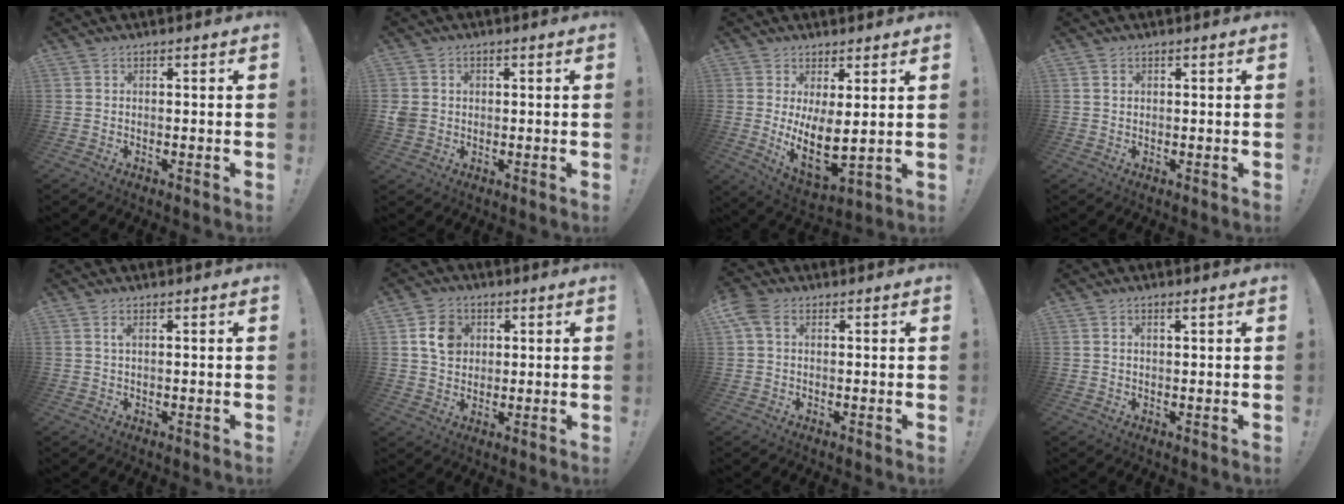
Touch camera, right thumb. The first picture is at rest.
{"total": 3.6, "force": [0.3, 3.3, 1.4], "torque": [-0.034, 0.003, 0.008]}
{"total": 9.6, "force": [2.2, 3.9, 8.5], "torque": [-0.129, -0.049, 0.045]}
{"total": 1.1, "force": [0.5, 0.8, 0.4], "torque": [-0.004, 0.001, 0.009]}
{"total": 1.5, "force": [0.5, 0.0, 1.4], "torque": [-0.027, 0.001, 0.007]}
{"total": 8.1, "force": [2.6, 6.7, 3.6], "torque": [-0.040, -0.002, 0.048]}
{"total": 4.6, "force": [1.6, 3.2, 3.0], "torque": [-0.073, 0.005, 0.033]}
{"total": 1.5, "force": [0.6, 0.4, 1.3], "torque": [-0.024, 0.002, 0.009]}